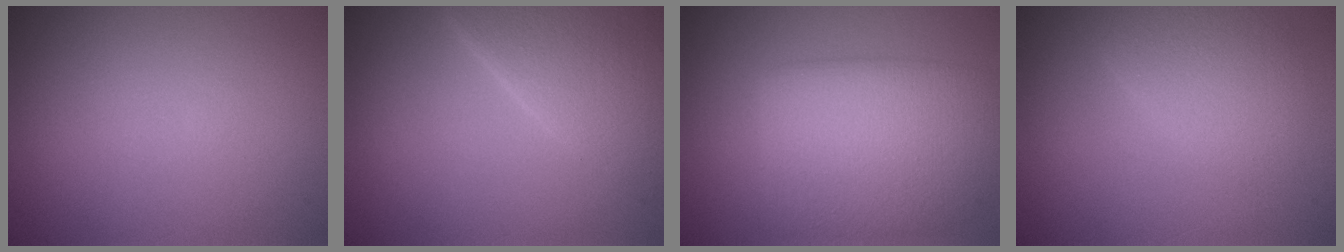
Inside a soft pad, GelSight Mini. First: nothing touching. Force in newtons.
{"total": 4.9, "press": 4.9, "slide": 0.3}
{"total": 6.3, "press": 6.3, "slide": 0.1}
{"total": 2.8, "press": 2.8, "slide": 0.0}